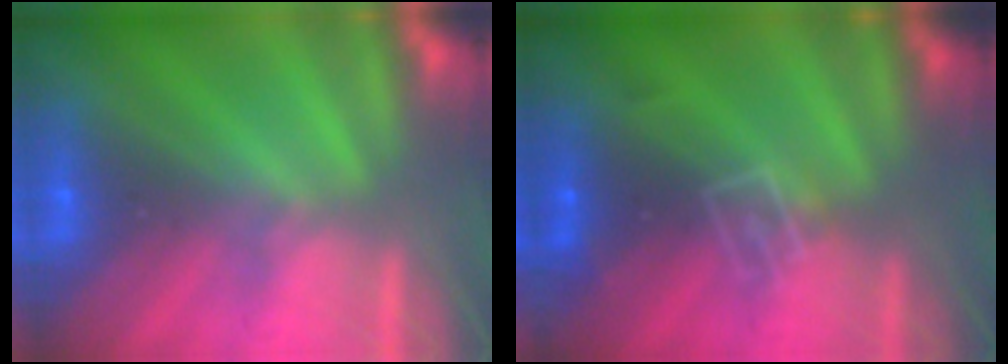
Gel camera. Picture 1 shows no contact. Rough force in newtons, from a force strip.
{"total": 2.8}